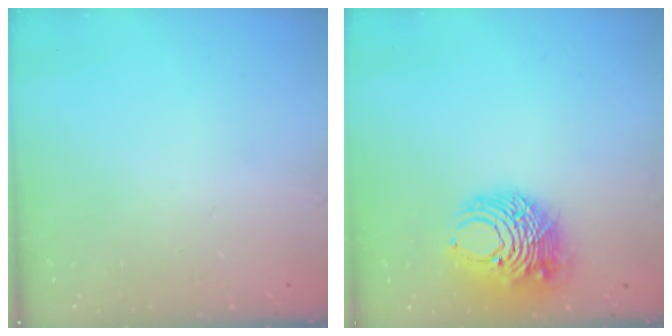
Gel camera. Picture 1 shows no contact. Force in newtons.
{"total": 9.9, "press": 9.8, "slide": 1.2}